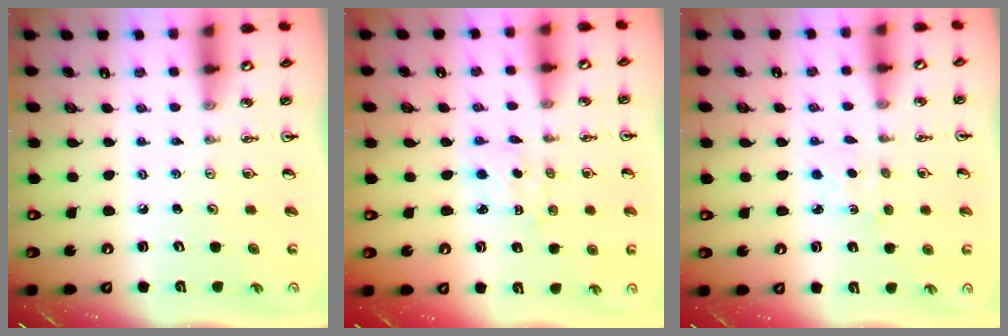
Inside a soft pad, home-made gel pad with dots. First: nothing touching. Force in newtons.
{"total": 1.9, "press": 1.8, "slide": 0.6}
{"total": 2.2, "press": 2.2, "slide": 0.3}